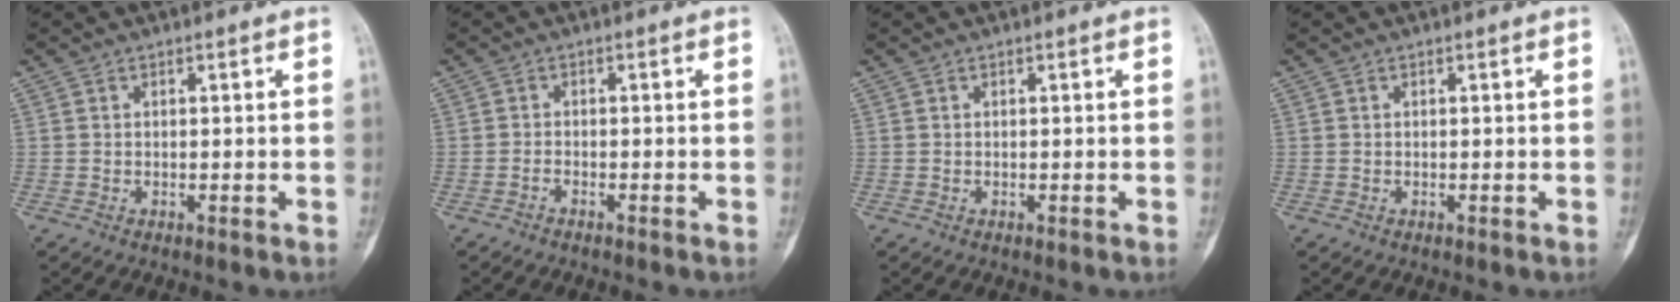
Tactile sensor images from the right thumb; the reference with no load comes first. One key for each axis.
{"total": 0.7, "fx": -0.7, "fy": 0.2, "fz": 0.2, "tx": -0.005, "ty": 0.008, "tz": -0.014}
{"total": 0.0}
{"total": 0.0}